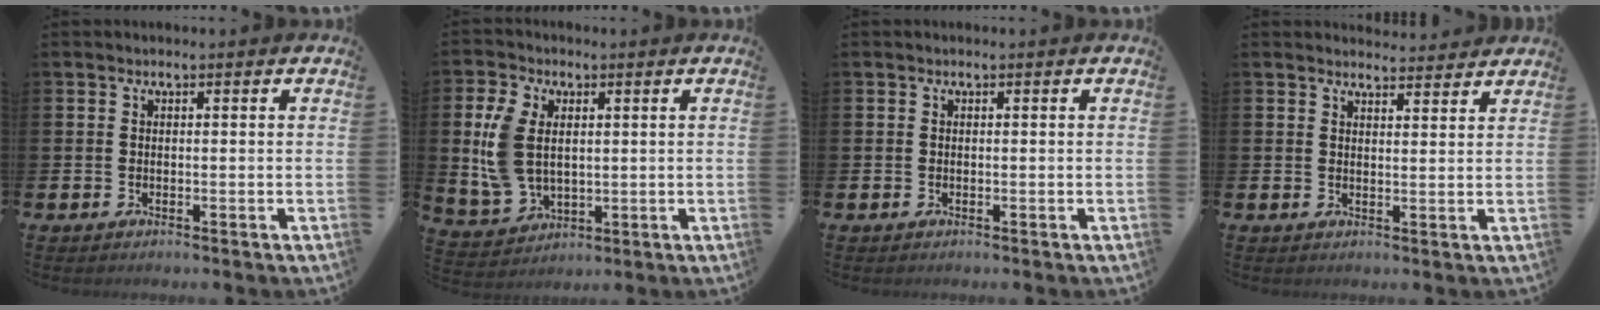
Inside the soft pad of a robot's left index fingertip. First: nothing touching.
{"total": 8.3, "force": [2.1, 5.8, 5.5], "torque": [-0.135, 0.017, 0.038]}
{"total": 0.0}
{"total": 3.1, "force": [3.1, 0.3, -0.1], "torque": [0.005, -0.021, 0.054]}